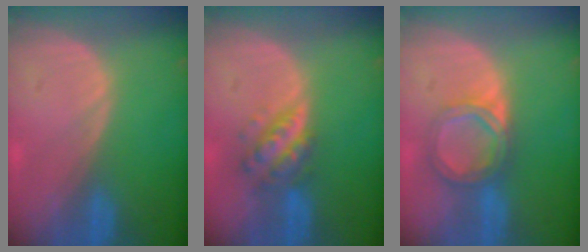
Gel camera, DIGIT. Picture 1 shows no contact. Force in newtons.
{"total": 5.7, "press": 5.2, "slide": 2.3}
{"total": 5.9, "press": 5.2, "slide": 2.7}